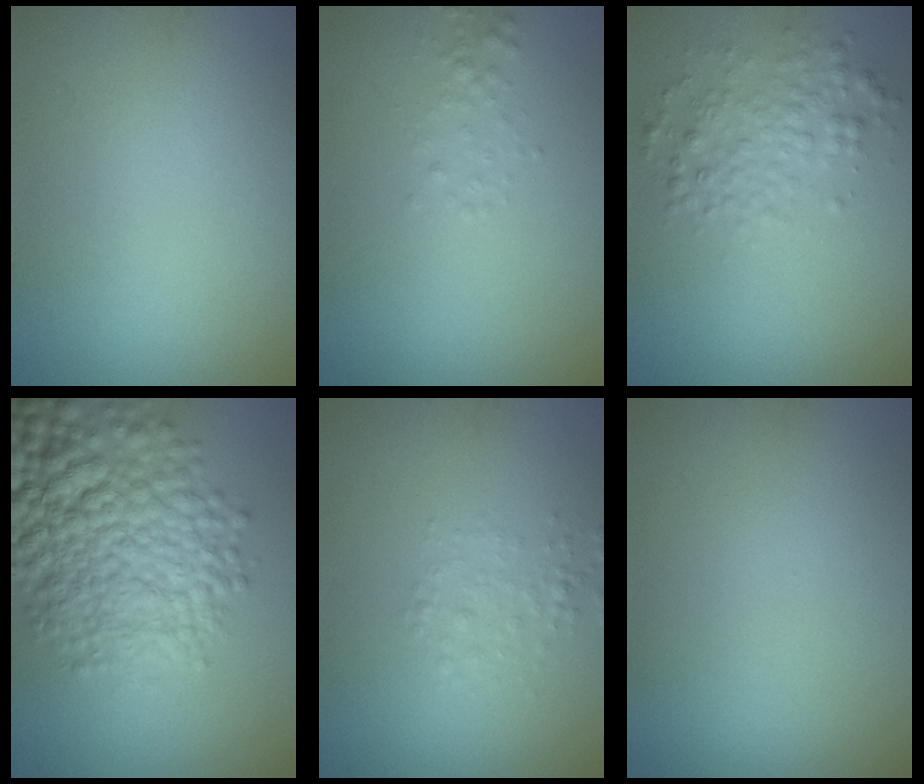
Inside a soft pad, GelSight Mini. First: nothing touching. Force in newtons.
{"total": 0.9, "press": 0.9, "slide": 0.0}
{"total": 2.9, "press": 2.9, "slide": 0.0}
{"total": 10.8, "press": 10.8, "slide": 0.4}
{"total": 1.7, "press": 1.7, "slide": 0.1}
{"total": 0.0}